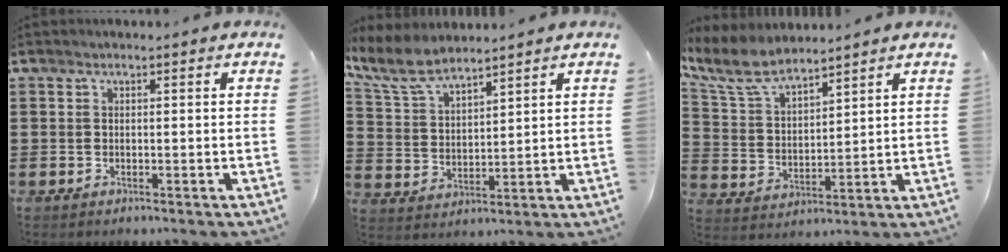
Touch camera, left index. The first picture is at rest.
{"total": 7.3, "force": [6.2, 1.9, 3.3], "torque": [-0.087, -0.013, 0.116]}
{"total": 7.6, "force": [6.6, 2.1, 3.2], "torque": [-0.090, -0.021, 0.120]}